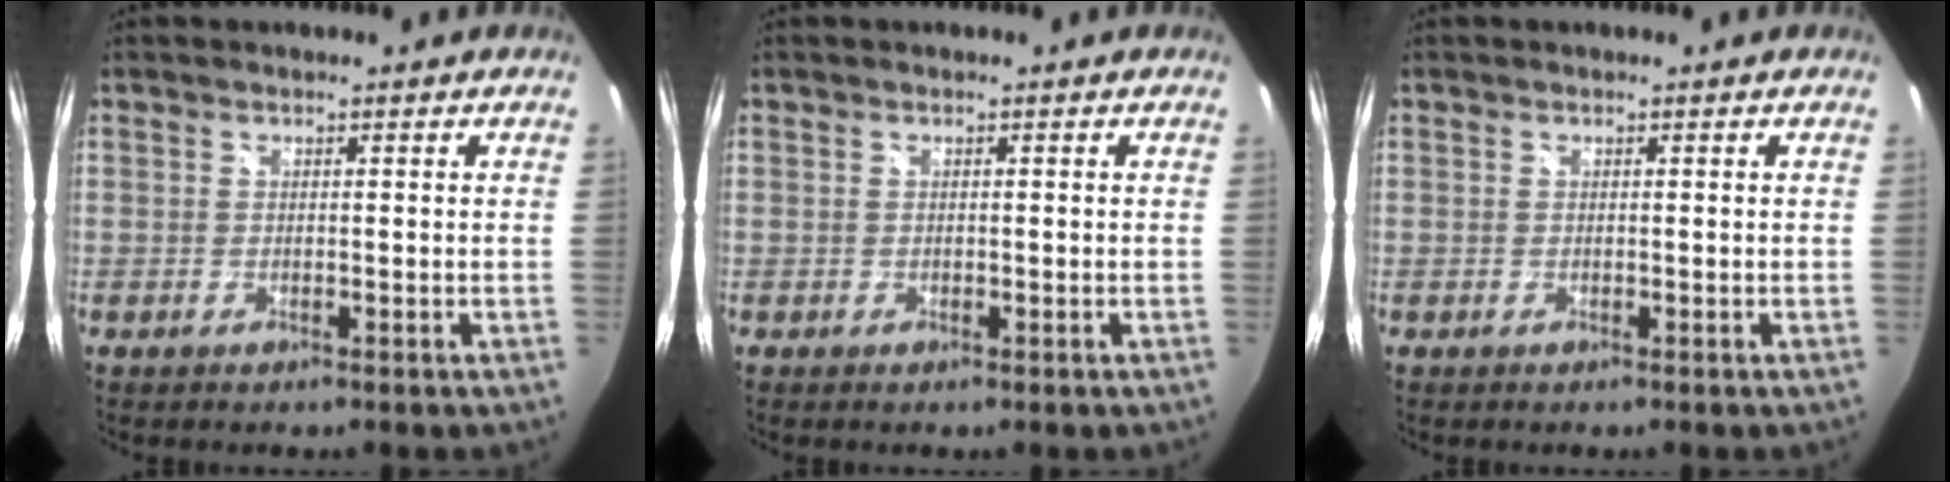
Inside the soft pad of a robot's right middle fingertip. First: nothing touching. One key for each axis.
{"total": 0.0}
{"total": 0.0}